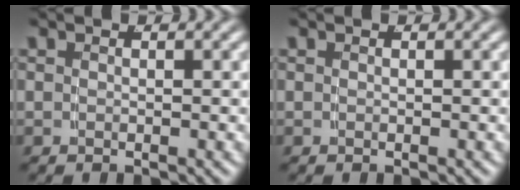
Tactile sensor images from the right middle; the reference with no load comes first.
{"total": 0.0}